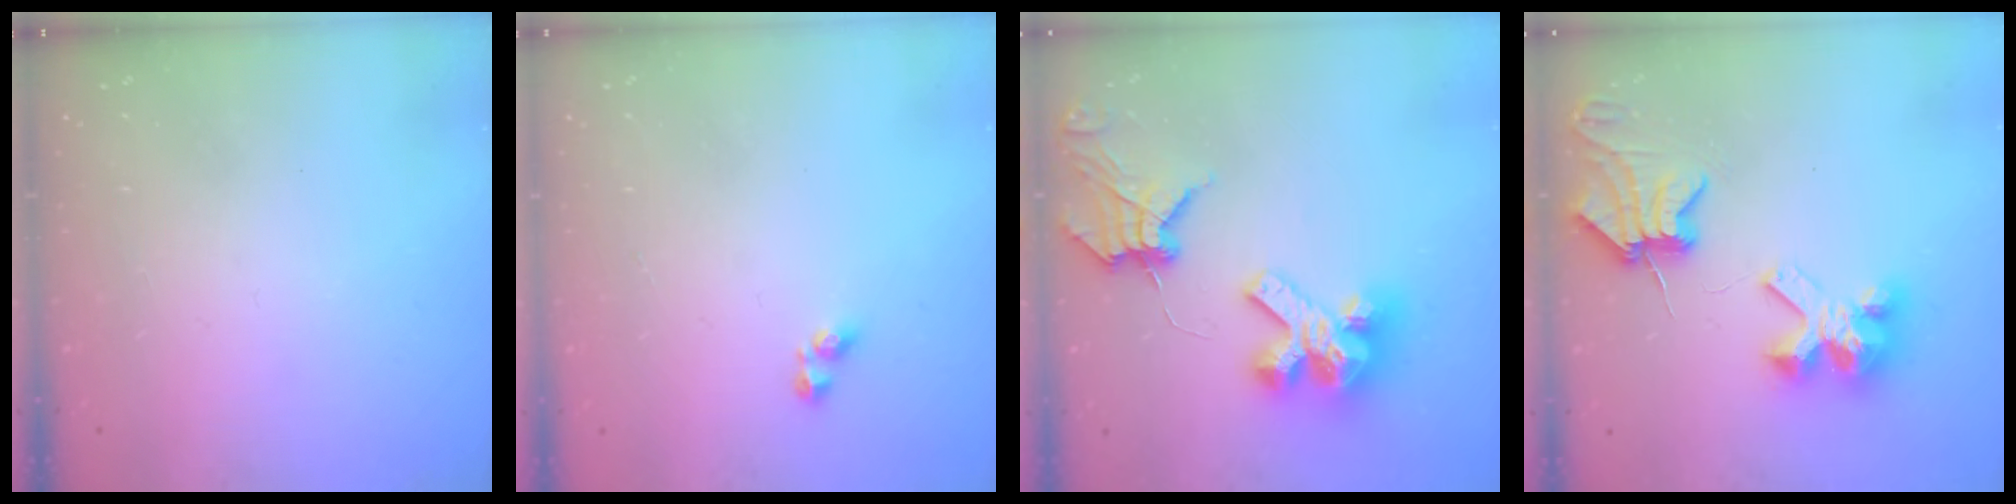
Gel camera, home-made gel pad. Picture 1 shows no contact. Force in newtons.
{"total": 2.9, "press": 2.9, "slide": 0.4}
{"total": 14.1, "press": 14.0, "slide": 1.7}
{"total": 8.8, "press": 8.8, "slide": 1.1}